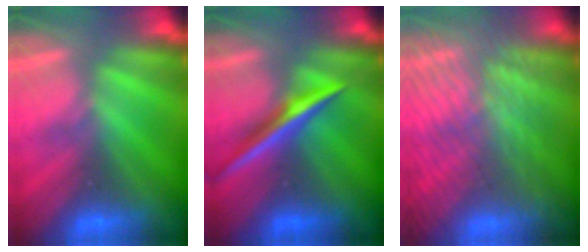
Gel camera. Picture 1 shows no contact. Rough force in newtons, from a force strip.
{"total": 1.9}
{"total": 6.6}